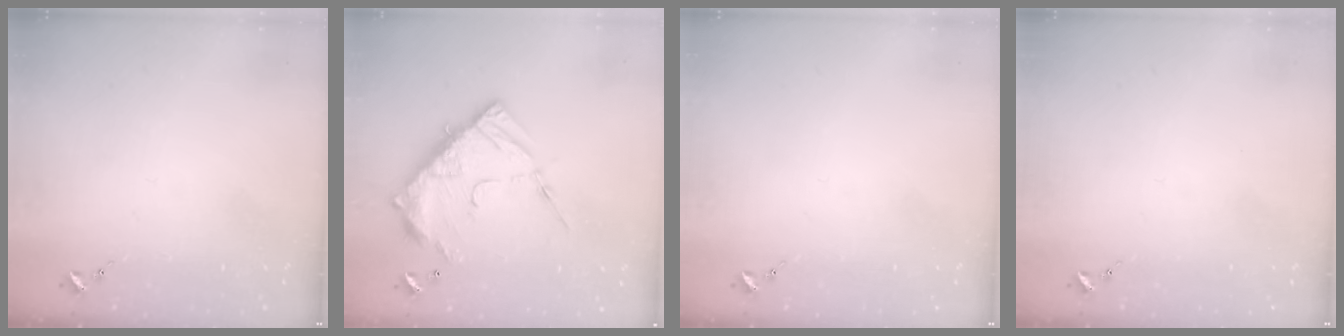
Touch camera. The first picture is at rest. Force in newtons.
{"total": 16.6, "press": 16.6, "slide": 1.5}
{"total": 0.0}
{"total": 0.0}